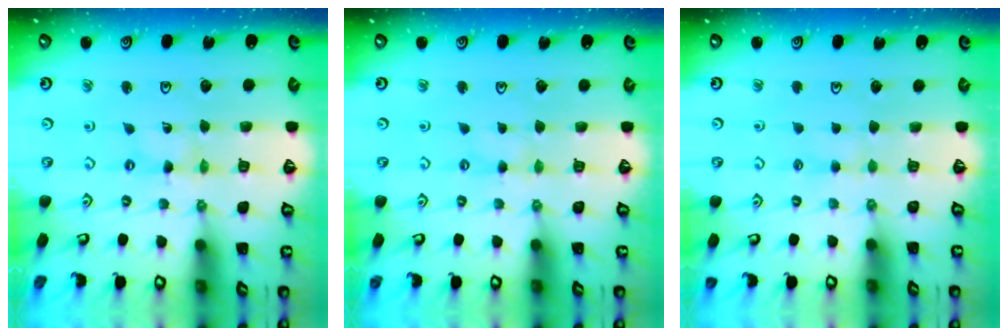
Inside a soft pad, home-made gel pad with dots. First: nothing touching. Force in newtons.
{"total": 1.6, "press": 1.5, "slide": 0.3}
{"total": 1.9, "press": 1.8, "slide": 0.3}